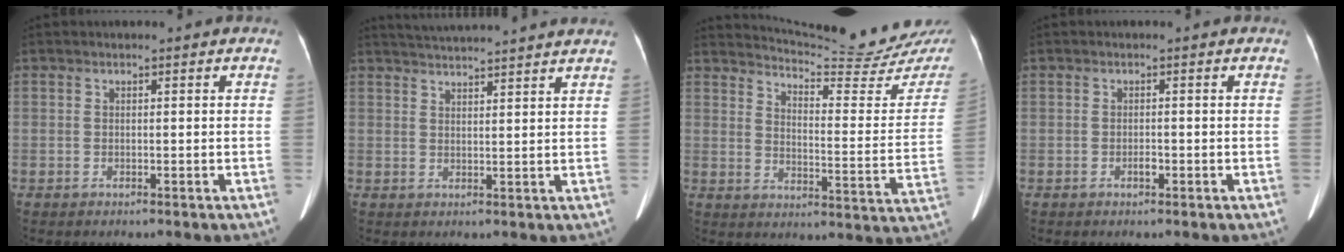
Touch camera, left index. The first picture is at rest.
{"total": 12.3, "force": [11.5, -0.7, 4.2], "torque": [-0.076, 0.015, 0.151]}
{"total": 21.9, "force": [20.9, 0.3, 6.5], "torque": [-0.100, -0.115, 0.251]}
{"total": 0.9, "force": [-0.6, 0.3, 0.6], "torque": [-0.014, -0.002, -0.011]}